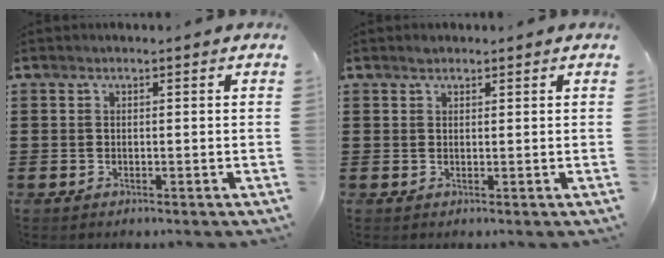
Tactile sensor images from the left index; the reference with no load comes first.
{"total": 1.0, "force": [0.8, 0.5, 0.3], "torque": [-0.008, 0.003, 0.017]}